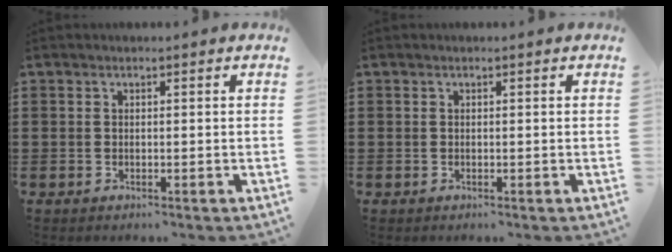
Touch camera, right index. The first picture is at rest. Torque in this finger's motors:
{"motor_torque": [-0.01, 0.01, 0.01, -0.01]}